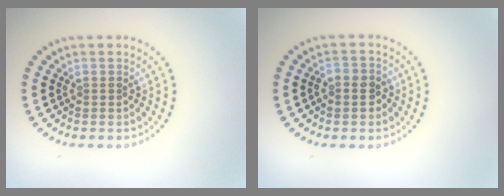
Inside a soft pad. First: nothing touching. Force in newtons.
{"total": 1.9, "press": 1.9, "slide": 0.6}